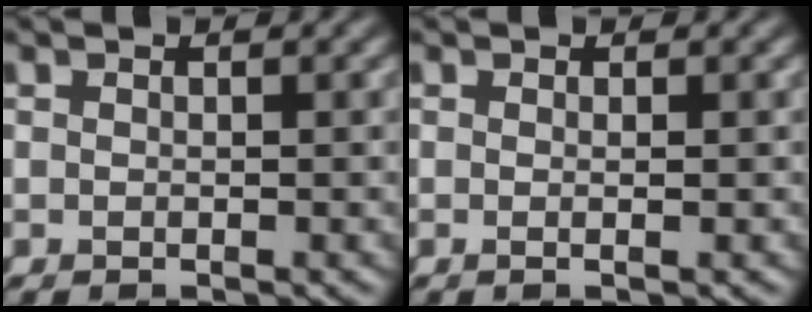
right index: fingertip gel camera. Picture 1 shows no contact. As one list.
[{"total": 0.9, "force": [0.0, 0.2, 0.9], "torque": [-0.011, -0.002, -0.003]}]